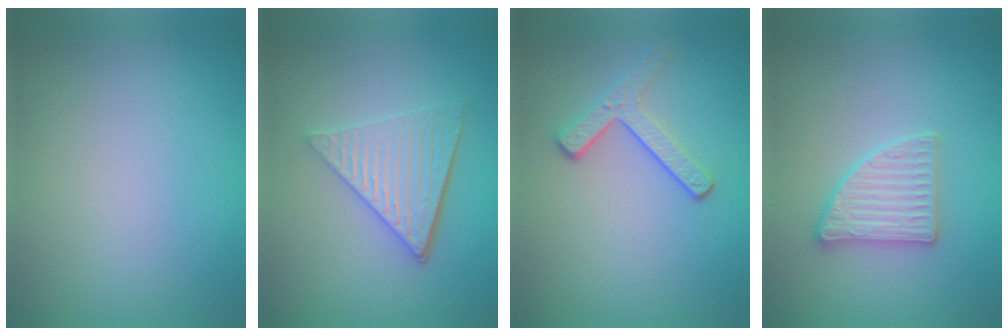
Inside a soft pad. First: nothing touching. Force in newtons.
{"total": 5.4, "press": 3.9, "slide": 3.7}
{"total": 2.9, "press": 2.3, "slide": 1.7}
{"total": 2.8, "press": 2.8, "slide": 0.4}